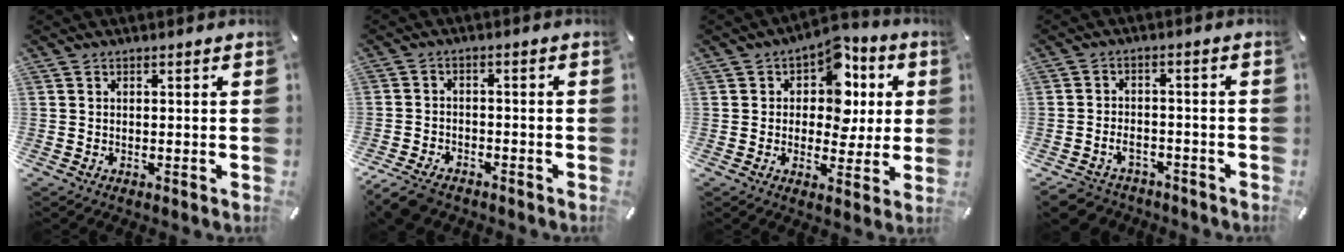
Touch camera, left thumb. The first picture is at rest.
{"total": 5.6, "force": [-4.4, 2.7, 2.2], "torque": [-0.056, 0.013, -0.088]}
{"total": 10.8, "force": [3.2, 8.1, 6.3], "torque": [-0.088, -0.021, 0.055]}
{"total": 5.2, "force": [-3.0, 3.7, 2.2], "torque": [-0.055, 0.010, -0.059]}